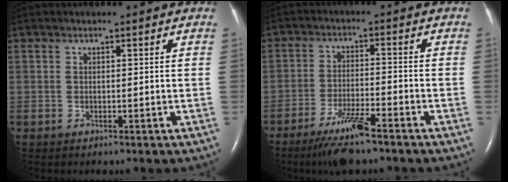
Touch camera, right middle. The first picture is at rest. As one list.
[{"total": 7.4, "force": [-5.3, 0.4, 5.1], "torque": [-0.105, -0.018, -0.098]}]